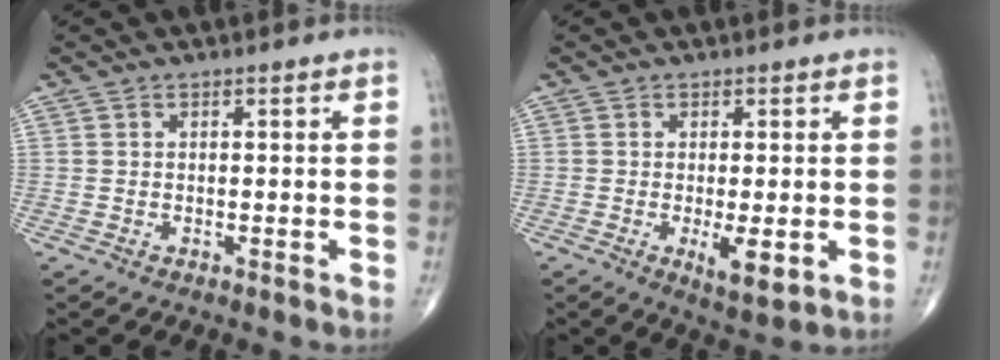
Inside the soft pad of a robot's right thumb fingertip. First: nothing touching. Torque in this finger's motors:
{"motor_torque": [0.91, 1.07, 0.31, -0.01, 0.19]}